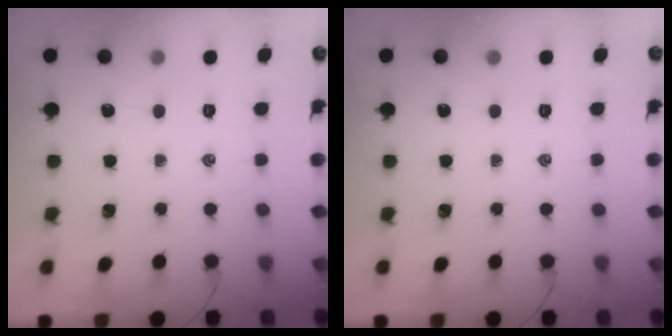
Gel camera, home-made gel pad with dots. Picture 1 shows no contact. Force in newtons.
{"total": 0.0}